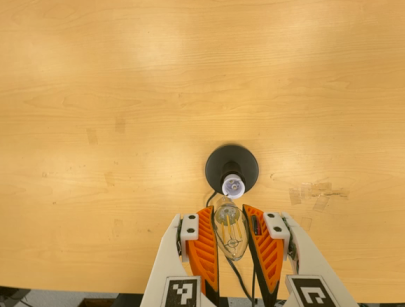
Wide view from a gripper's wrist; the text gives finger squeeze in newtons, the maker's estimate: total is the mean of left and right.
{"total": 19.6, "left": 21.4, "right": 17.8}